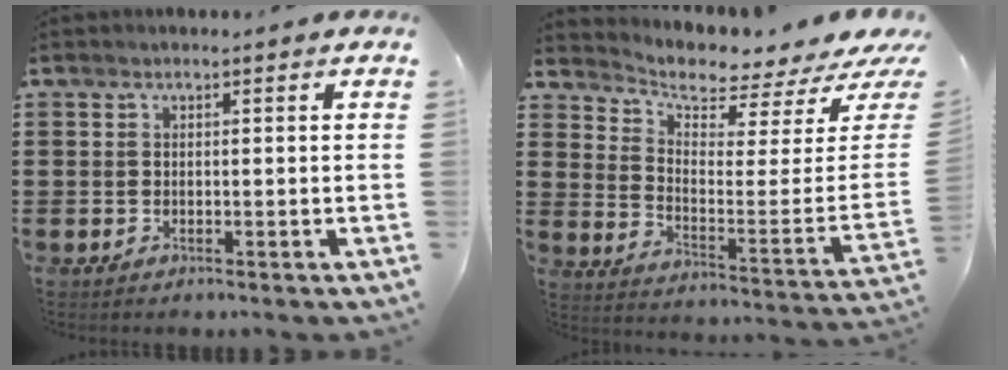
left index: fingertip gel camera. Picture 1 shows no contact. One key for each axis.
{"total": 3.9, "fx": 3.7, "fy": 0.4, "fz": 1.0, "tx": -0.048, "ty": -0.047, "tz": 0.060}